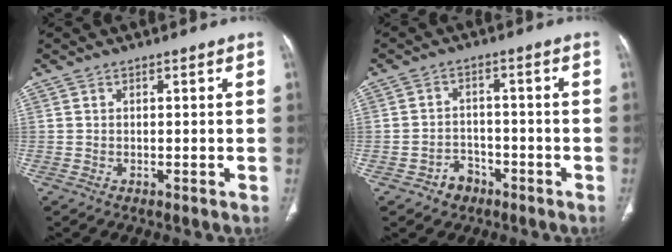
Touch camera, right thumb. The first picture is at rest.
{"total": 4.5, "force": [-2.6, 3.5, 1.0], "torque": [0.003, 0.029, -0.037]}